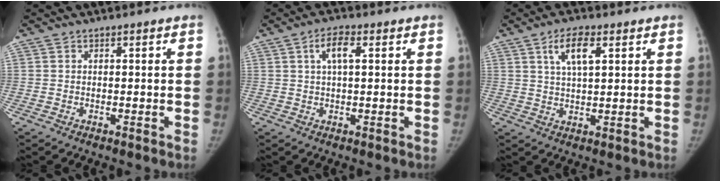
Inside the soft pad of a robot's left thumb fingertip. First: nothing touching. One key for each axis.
{"total": 4.6, "fx": 1.6, "fy": 1.7, "fz": 4.0, "tx": -0.074, "ty": 0.008, "tz": 0.028}
{"total": 6.4, "fx": 2.9, "fy": 2.4, "fz": 5.2, "tx": -0.092, "ty": -0.006, "tz": 0.054}